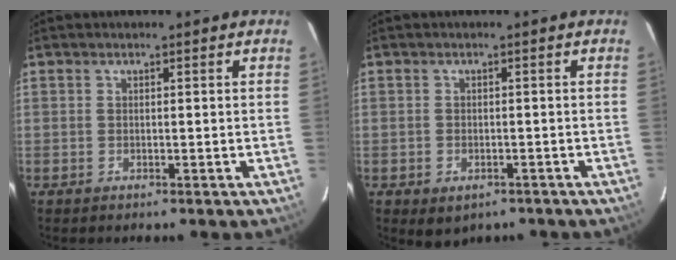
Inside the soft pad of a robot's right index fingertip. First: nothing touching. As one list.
[{"total": 4.0, "force": [-2.2, 2.8, 1.8], "torque": [-0.037, -0.010, -0.021]}]